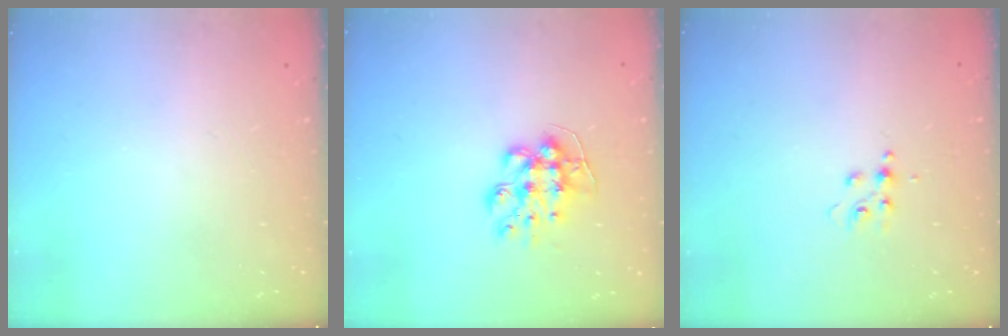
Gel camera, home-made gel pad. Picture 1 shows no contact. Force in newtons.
{"total": 9.3, "press": 9.3, "slide": 0.6}
{"total": 5.7, "press": 5.7, "slide": 0.6}